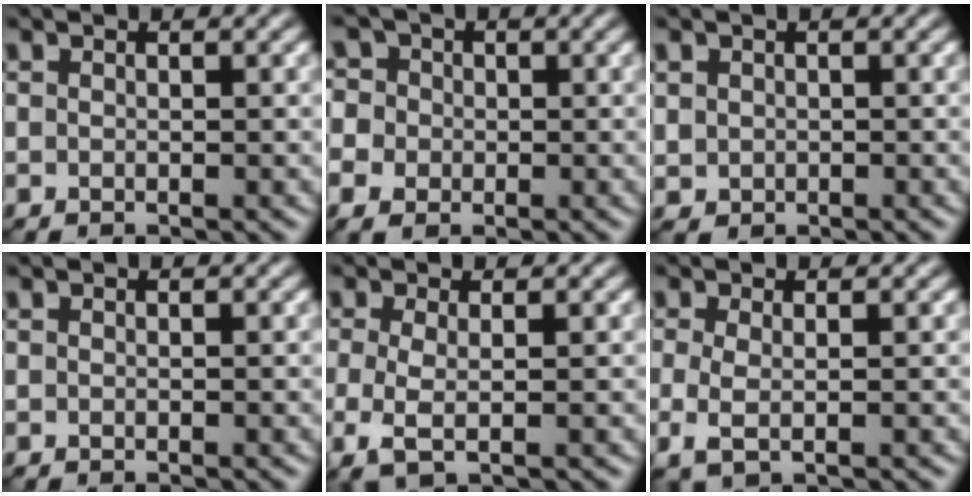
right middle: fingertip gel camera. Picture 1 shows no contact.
{"total": 5.6, "force": [-0.2, 5.1, 2.4], "torque": [-0.049, 0.027, -0.038]}
{"total": 1.5, "force": [0.1, 1.4, 0.3], "torque": [-0.004, -0.005, 0.006]}
{"total": 0.0}
{"total": 3.2, "force": [-0.8, 0.9, 2.9], "torque": [-0.071, -0.010, -0.018]}
{"total": 2.6, "force": [-0.4, 0.9, 2.4], "torque": [-0.059, -0.010, -0.010]}